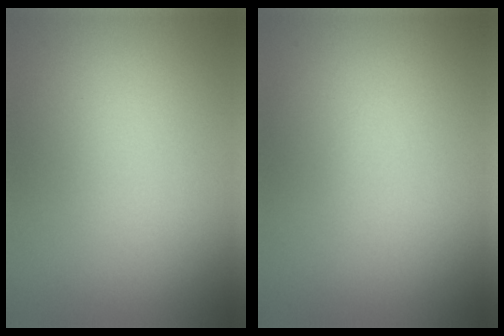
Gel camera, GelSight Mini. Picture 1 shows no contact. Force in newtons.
{"total": 0.0}